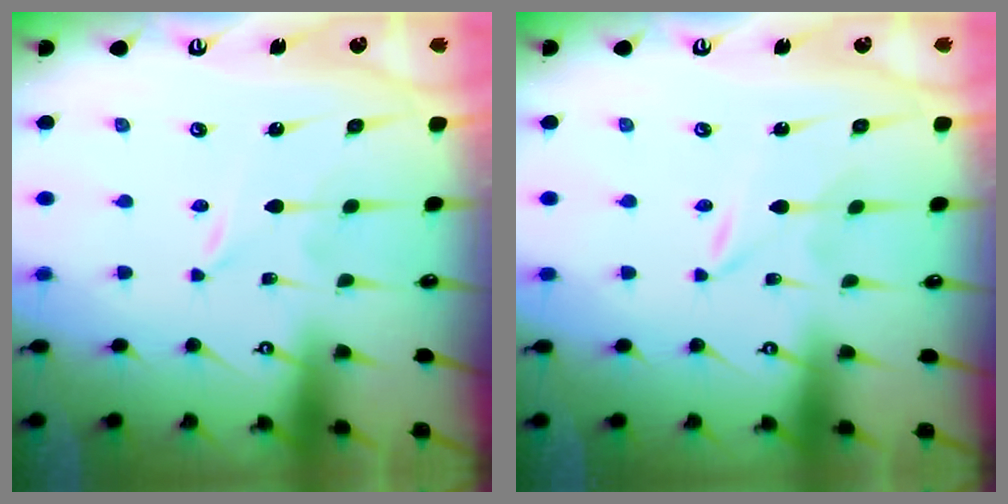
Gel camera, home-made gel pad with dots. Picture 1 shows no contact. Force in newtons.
{"total": 0.0}